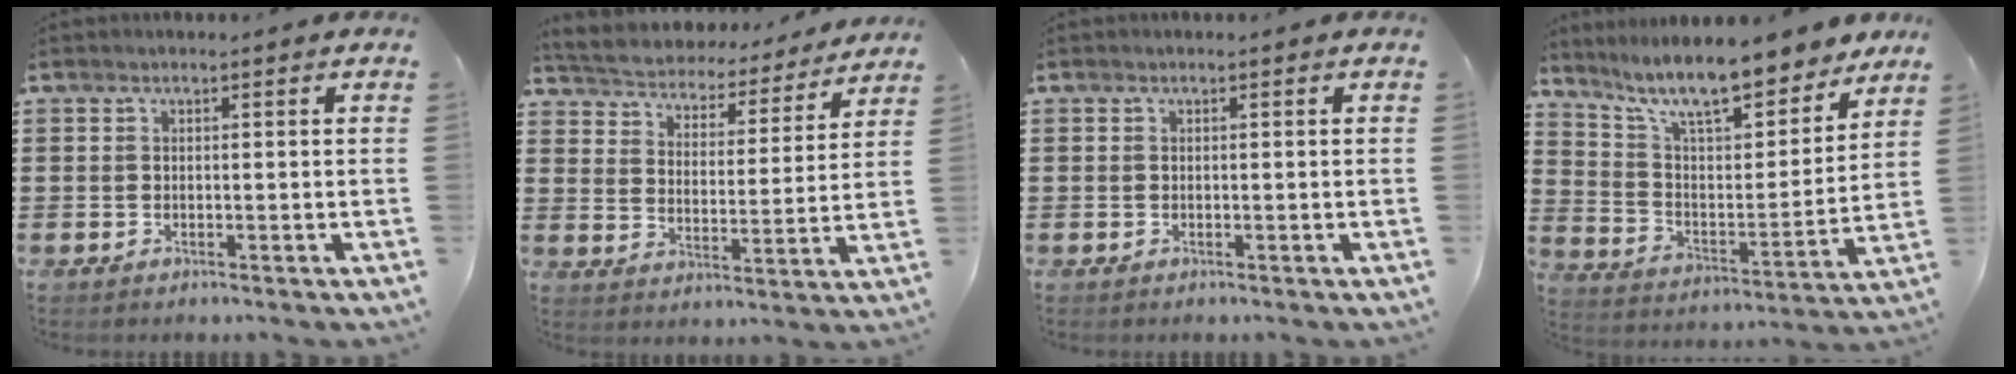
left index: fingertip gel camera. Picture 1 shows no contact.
{"total": 3.9, "force": [3.9, 0.5, -0.3], "torque": [-0.021, -0.036, 0.059]}
{"total": 0.0}
{"total": 11.2, "force": [9.7, 1.5, 5.3], "torque": [-0.132, -0.060, 0.167]}